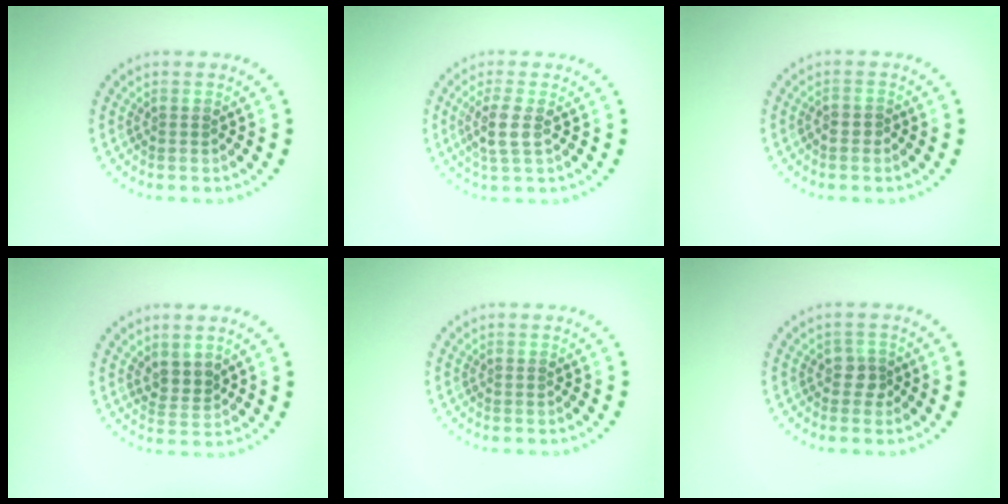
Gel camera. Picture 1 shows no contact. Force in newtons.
{"total": 2.4, "press": 2.0, "slide": 1.3}
{"total": 0.6, "press": 0.4, "slide": 0.3}
{"total": 1.9, "press": 1.5, "slide": 1.3}
{"total": 0.0}
{"total": 1.4, "press": 1.2, "slide": 0.8}